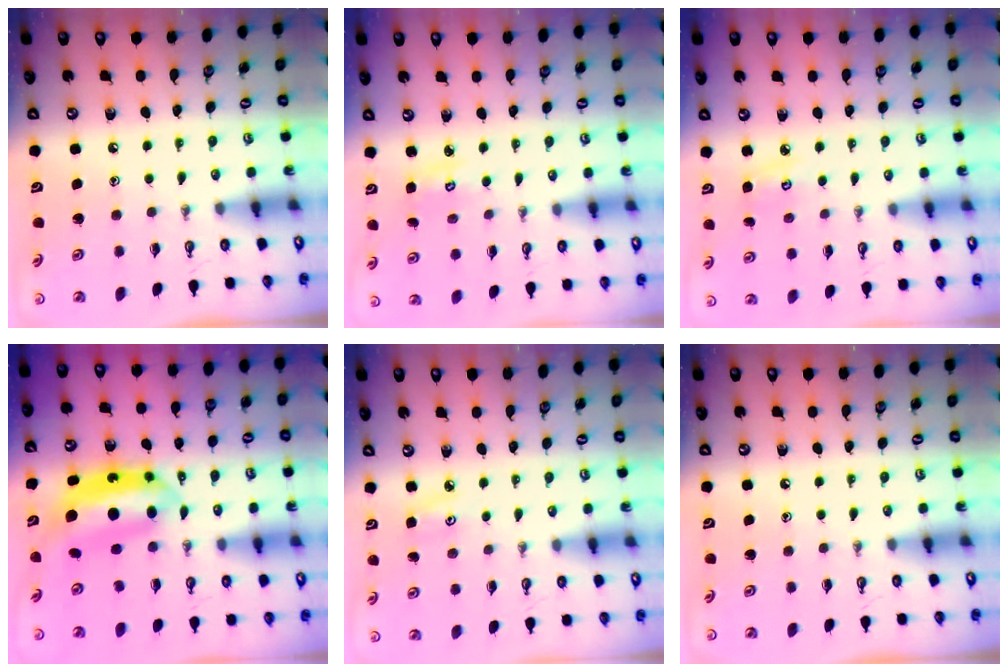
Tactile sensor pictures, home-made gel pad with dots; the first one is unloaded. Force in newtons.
{"total": 2.5, "press": 2.5, "slide": 0.2}
{"total": 3.9, "press": 3.9, "slide": 0.4}
{"total": 9.1, "press": 9.0, "slide": 1.3}
{"total": 3.7, "press": 3.7, "slide": 0.4}
{"total": 0.0}